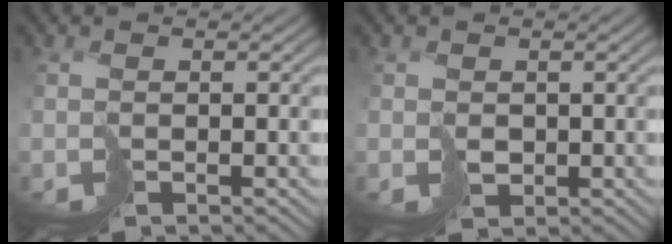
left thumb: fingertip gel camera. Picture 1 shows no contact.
{"total": 1.3, "force": [1.0, 0.9, 0.0], "torque": [0.004, -0.001, 0.023]}